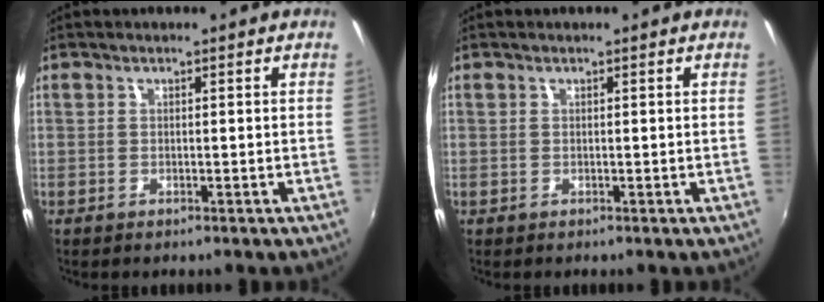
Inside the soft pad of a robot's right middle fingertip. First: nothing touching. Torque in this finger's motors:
{"motor_torque": [-0.05, -0.05, 0.00, -0.01]}